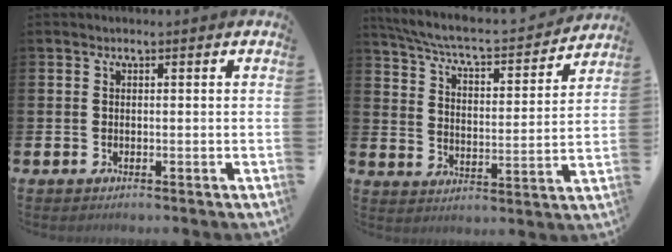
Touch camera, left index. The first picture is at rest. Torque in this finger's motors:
{"motor_torque": [0.13, -0.43, 0.09, 0.03]}